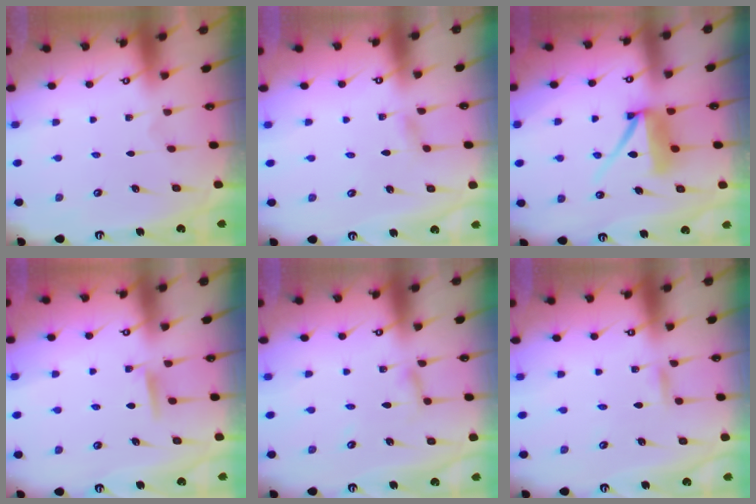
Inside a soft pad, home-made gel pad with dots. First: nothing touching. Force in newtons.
{"total": 2.1, "press": 2.1, "slide": 0.2}
{"total": 9.6, "press": 9.5, "slide": 1.0}
{"total": 5.0, "press": 4.9, "slide": 0.6}
{"total": 2.7, "press": 2.7, "slide": 0.2}
{"total": 2.8, "press": 2.8, "slide": 0.3}